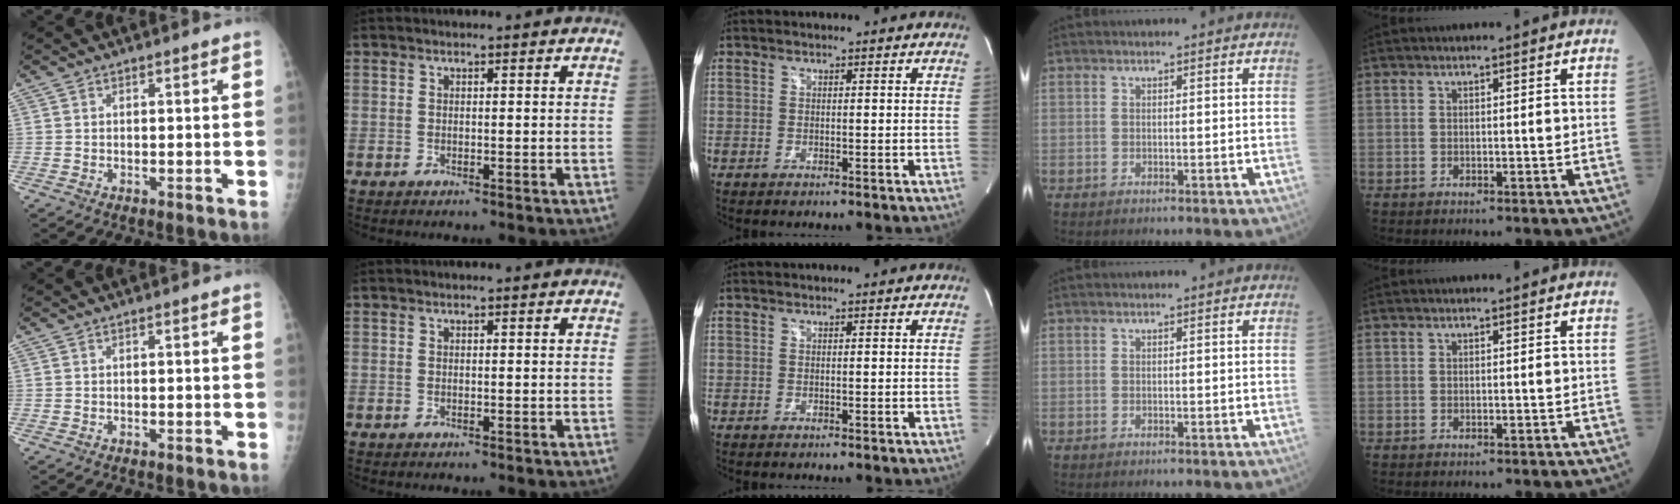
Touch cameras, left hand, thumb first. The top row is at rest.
{}